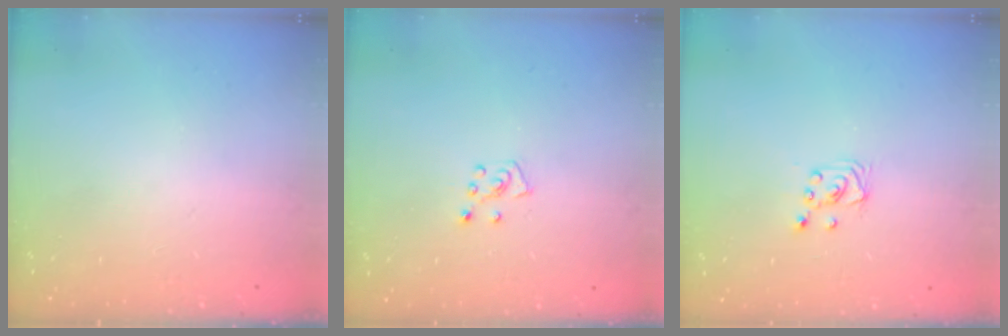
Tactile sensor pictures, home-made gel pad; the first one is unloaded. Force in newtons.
{"total": 5.0, "press": 5.0, "slide": 0.4}
{"total": 2.0, "press": 2.0, "slide": 0.2}